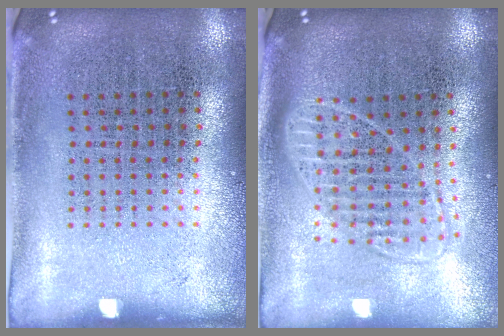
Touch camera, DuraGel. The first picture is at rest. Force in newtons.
{"total": 1.8, "press": 1.4, "slide": 1.0}